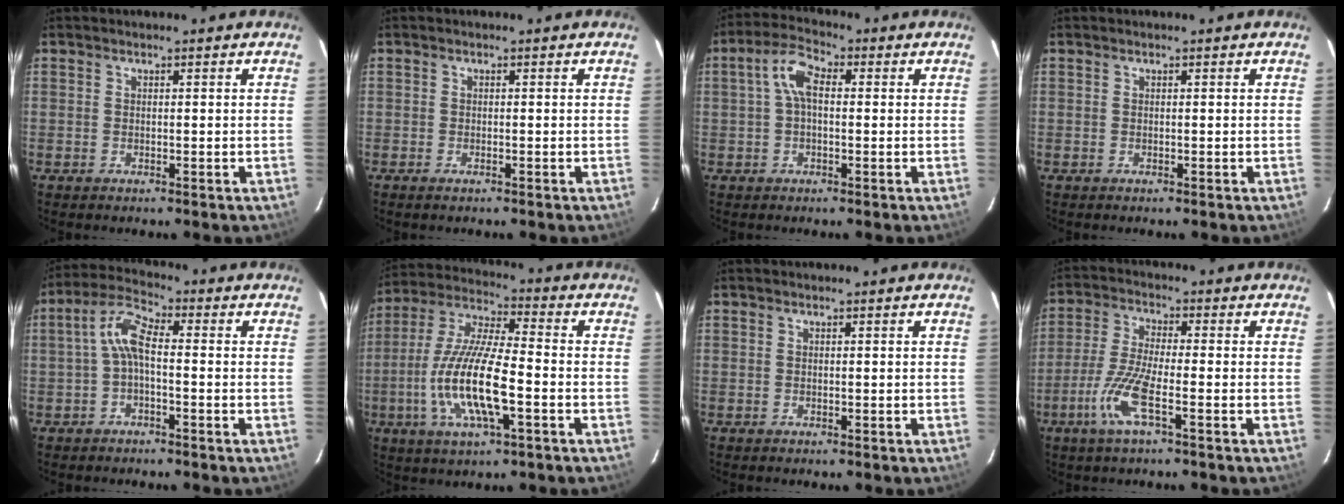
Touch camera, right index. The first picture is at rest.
{"total": 0.7, "force": [-0.5, 0.2, 0.5], "torque": [-0.009, -0.001, -0.011]}
{"total": 5.7, "force": [0.5, 2.9, 4.9], "torque": [-0.100, 0.022, 0.009]}
{"total": 0.0}
{"total": 5.6, "force": [-0.8, 2.0, 5.2], "torque": [-0.118, 0.022, -0.021]}
{"total": 15.4, "force": [-4.2, 3.4, 14.4], "torque": [-0.297, -0.008, -0.084]}
{"total": 0.0}
{"total": 8.7, "force": [-3.8, 1.0, 7.8], "torque": [-0.173, -0.006, -0.076]}